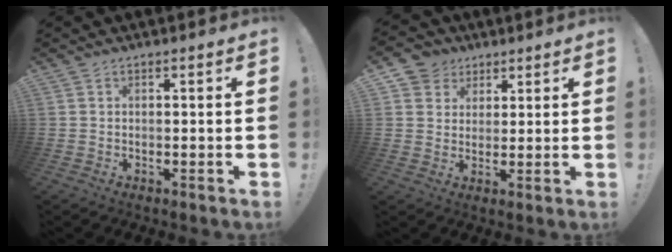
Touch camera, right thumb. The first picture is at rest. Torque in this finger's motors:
{"motor_torque": [0.00, 0.00, -0.06, 0.08, 0.04]}